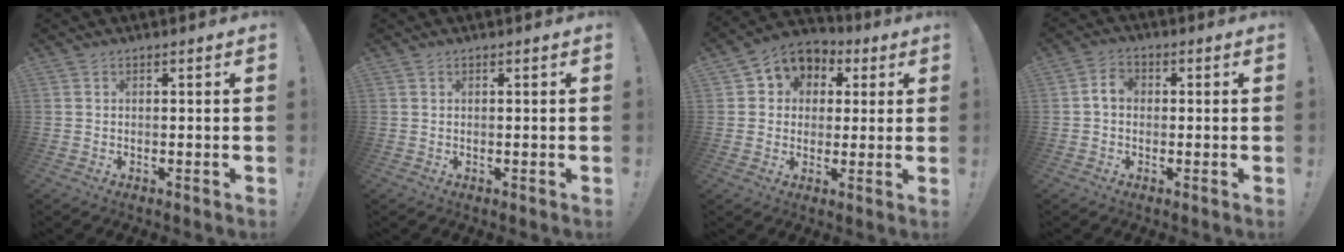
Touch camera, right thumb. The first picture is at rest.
{"total": 0.0}
{"total": 7.6, "force": [2.0, 7.0, 2.2], "torque": [-0.035, -0.009, 0.045]}
{"total": 4.9, "force": [0.1, 3.6, 3.3], "torque": [-0.058, 0.014, 0.004]}